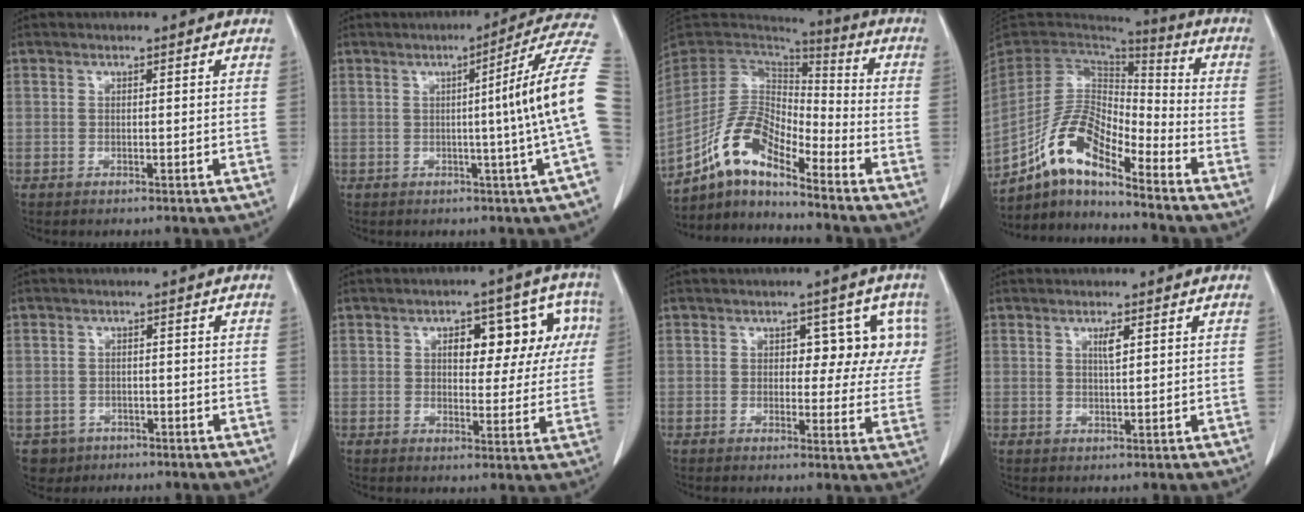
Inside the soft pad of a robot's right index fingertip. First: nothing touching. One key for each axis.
{"total": 12.4, "fx": -0.2, "fy": -2.8, "fz": 12.0, "tx": -0.134, "ty": 0.006, "tz": -0.011}
{"total": 11.3, "fx": -8.3, "fy": 3.3, "fz": 7.0, "tx": -0.146, "ty": 0.031, "tz": -0.156}
{"total": 12.6, "fx": -8.6, "fy": 3.6, "fz": 8.4, "tx": -0.173, "ty": 0.027, "tz": -0.160}
{"total": 3.4, "fx": -1.8, "fy": 2.9, "fz": -0.1, "tx": 0.001, "ty": 0.009, "tz": -0.028}
{"total": 9.9, "fx": 2.8, "fy": 5.1, "fz": 8.0, "tx": -0.084, "ty": 0.036, "tz": 0.035}
{"total": 7.1, "fx": 2.3, "fy": 4.3, "fz": 5.1, "tx": -0.033, "ty": 0.017, "tz": 0.022}
{"total": 1.7, "fx": 0.8, "fy": 0.2, "fz": 1.6, "tx": -0.029, "ty": -0.002, "tz": 0.014}